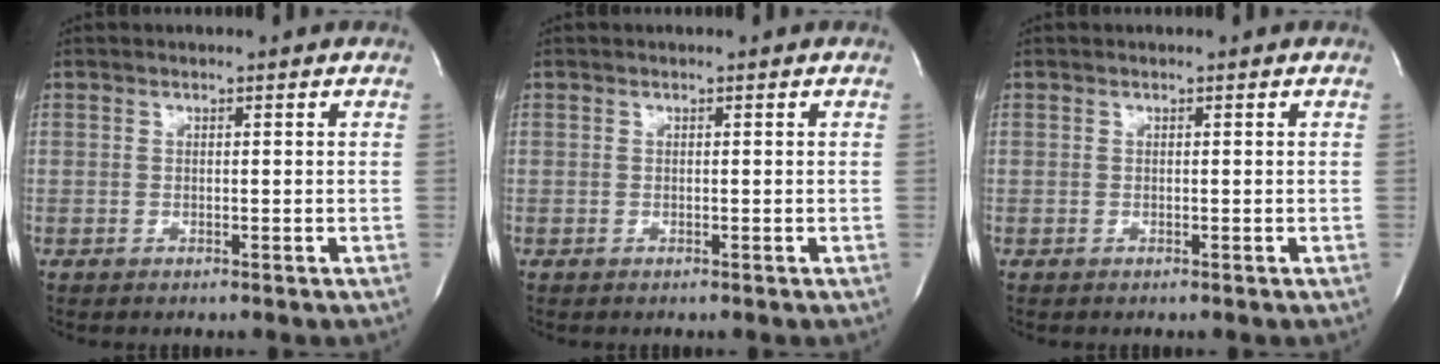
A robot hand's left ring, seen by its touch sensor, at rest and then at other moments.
{"total": 0.0}
{"total": 0.0}